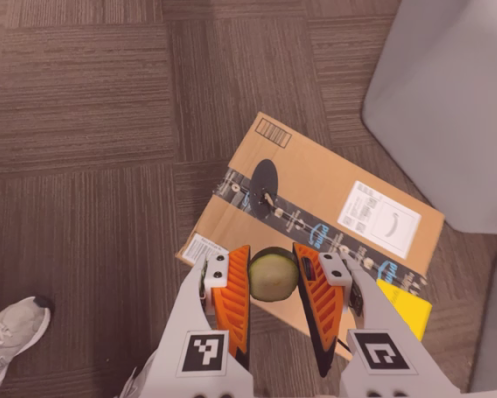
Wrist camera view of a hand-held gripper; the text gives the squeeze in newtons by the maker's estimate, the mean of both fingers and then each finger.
{"total": 11.0, "left": 12.1, "right": 10.0}